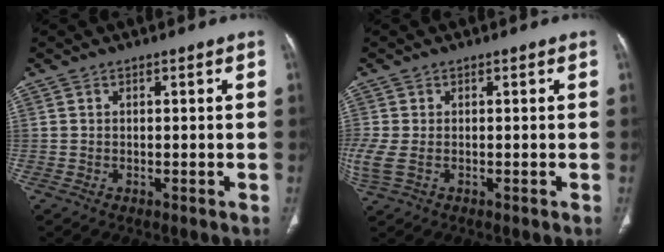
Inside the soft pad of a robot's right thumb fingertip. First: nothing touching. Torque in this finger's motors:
{"motor_torque": [2.55, 2.46, 1.14, -0.24, 0.30]}